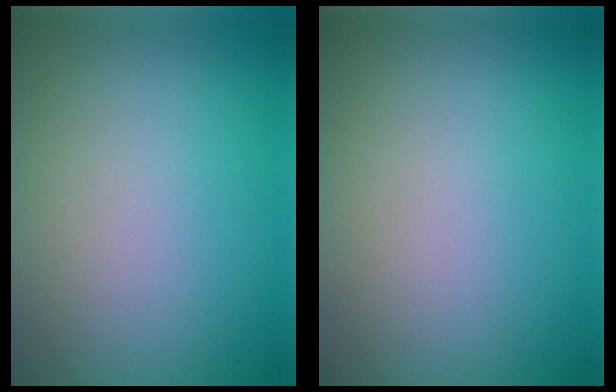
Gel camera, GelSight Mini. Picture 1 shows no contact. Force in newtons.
{"total": 0.0}